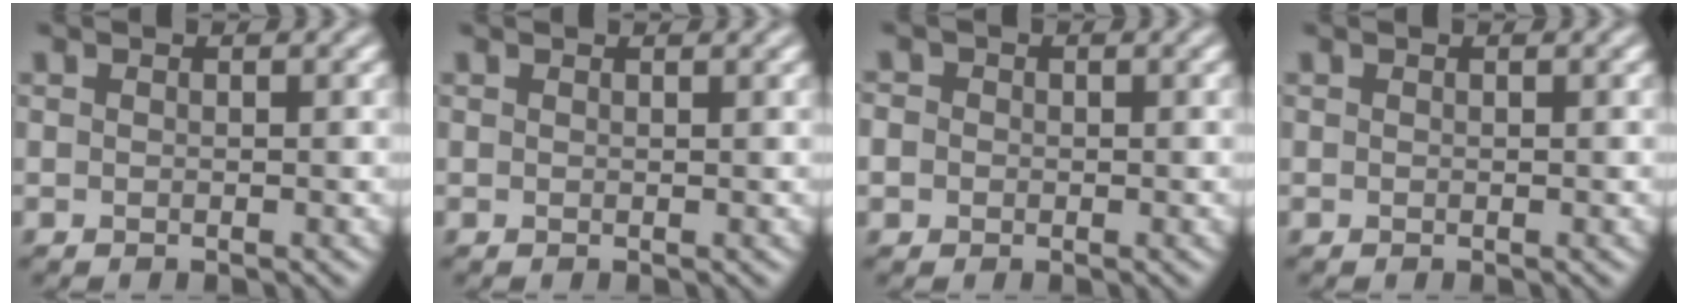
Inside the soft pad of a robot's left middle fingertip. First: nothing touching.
{"total": 0.9, "force": [0.9, 0.2, 0.1], "torque": [0.000, -0.002, 0.005]}
{"total": 1.5, "force": [0.1, 1.5, 0.3], "torque": [0.003, 0.006, -0.005]}
{"total": 0.0}